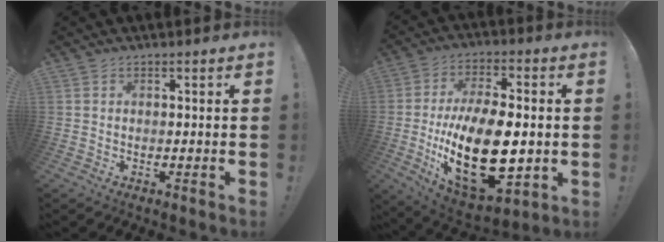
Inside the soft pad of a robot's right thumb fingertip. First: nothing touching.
{"total": 26.2, "force": [-3.3, 12.9, 22.6], "torque": [-0.427, -0.002, -0.045]}